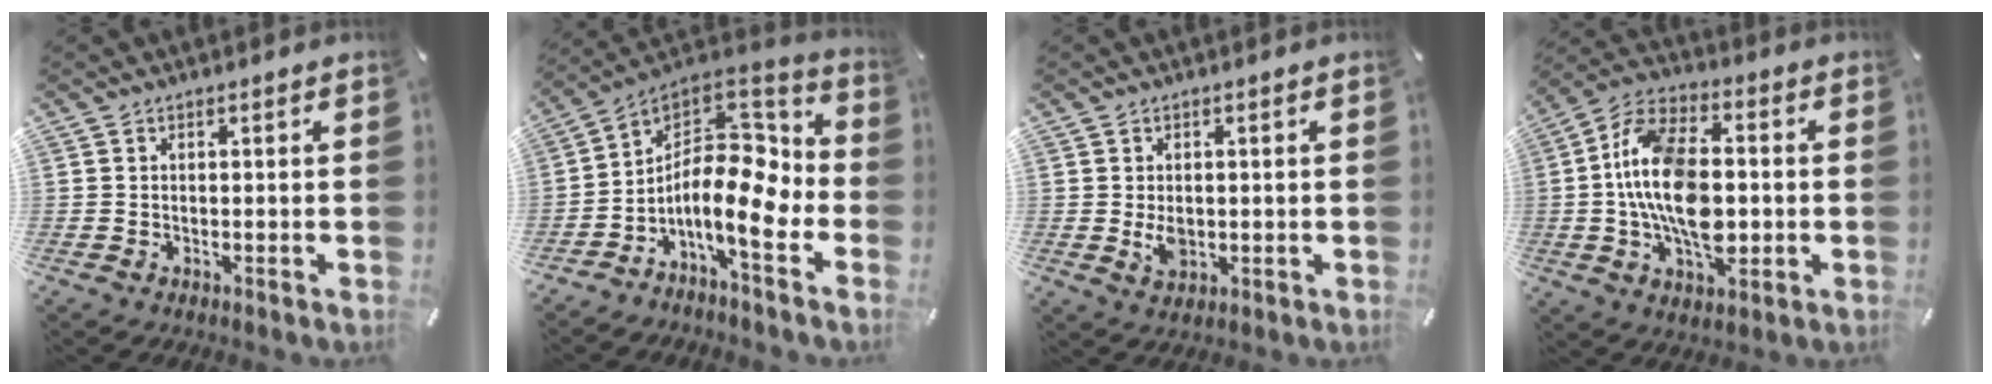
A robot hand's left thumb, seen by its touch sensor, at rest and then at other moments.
{"total": 15.0, "force": [-3.7, 7.4, 12.4], "torque": [-0.224, -0.023, -0.066]}
{"total": 3.8, "force": [-0.3, 2.7, 2.6], "torque": [-0.054, -0.004, -0.008]}
{"total": 17.3, "force": [-1.3, 10.1, 14.0], "torque": [-0.284, 0.008, -0.024]}